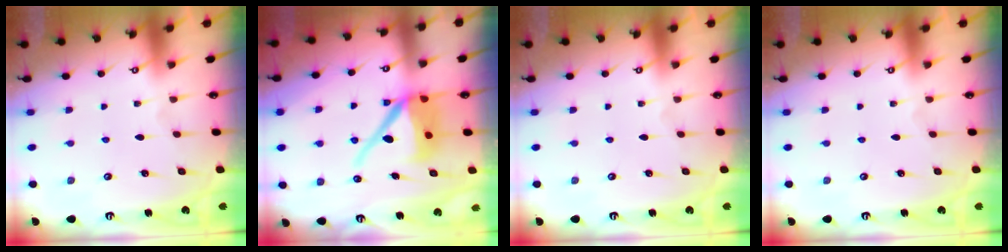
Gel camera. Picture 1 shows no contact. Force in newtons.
{"total": 10.3, "press": 10.2, "slide": 1.2}
{"total": 0.0}
{"total": 0.0}